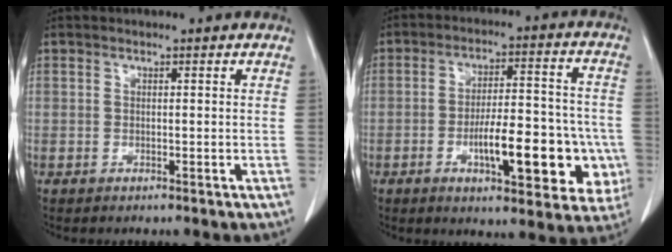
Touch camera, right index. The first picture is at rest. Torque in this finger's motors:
{"motor_torque": [0.90, -0.56, 0.30, 0.11]}